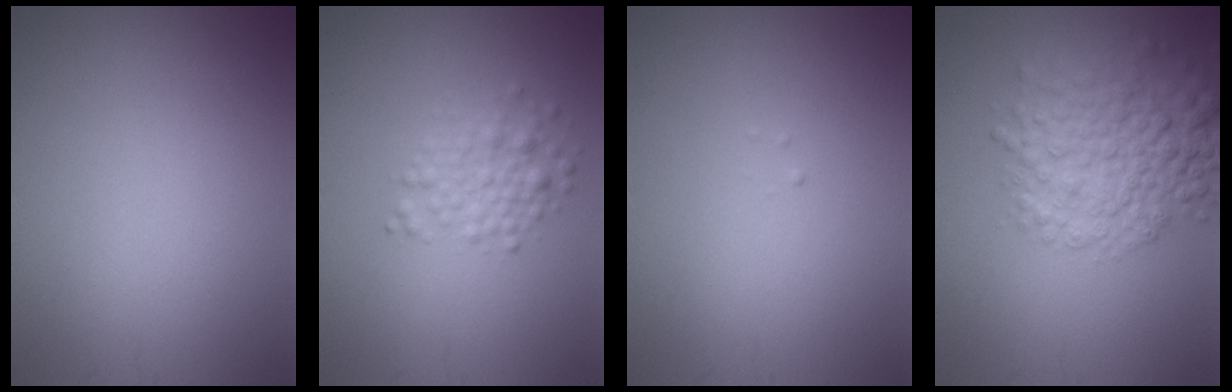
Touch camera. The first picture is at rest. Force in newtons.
{"total": 2.5, "press": 2.5, "slide": 0.1}
{"total": 0.0}
{"total": 6.3, "press": 6.2, "slide": 0.2}